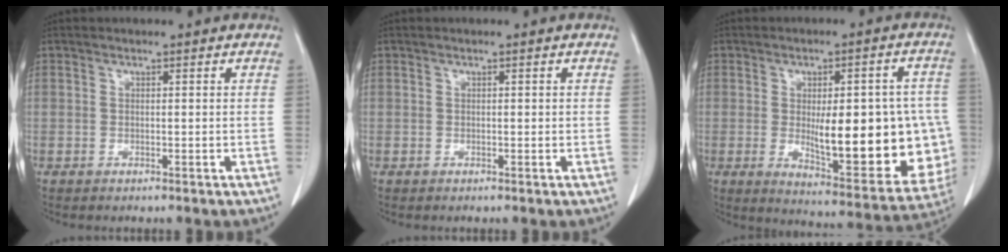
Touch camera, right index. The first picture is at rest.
{"total": 0.0}
{"total": 20.5, "force": [-1.9, 6.3, 19.4], "torque": [-0.196, 0.011, 0.005]}